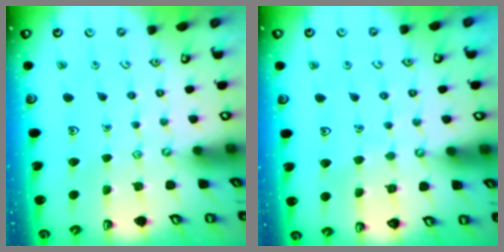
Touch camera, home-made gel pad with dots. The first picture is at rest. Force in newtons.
{"total": 4.4, "press": 4.3, "slide": 0.4}